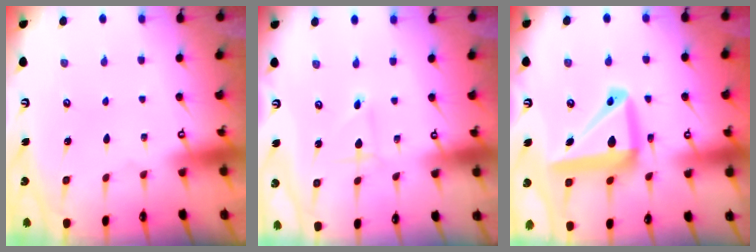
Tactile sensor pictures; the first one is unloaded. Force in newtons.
{"total": 0.9, "press": 0.9, "slide": 0.0}
{"total": 15.5, "press": 15.3, "slide": 2.2}